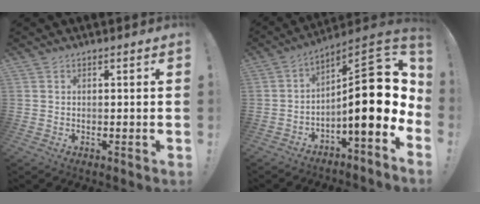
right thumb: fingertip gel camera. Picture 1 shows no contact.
{"total": 20.0, "force": [-0.1, 6.3, 19.0], "torque": [-0.264, -0.004, 0.002]}